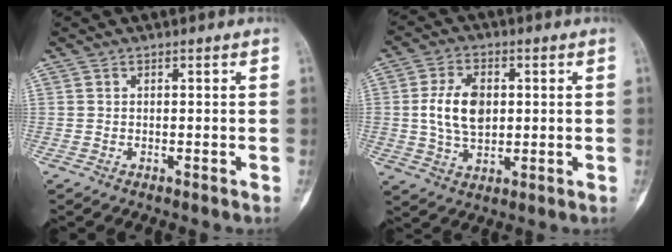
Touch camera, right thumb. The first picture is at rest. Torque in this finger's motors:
{"motor_torque": [0.32, 0.29, 0.79, 0.59, 0.10]}